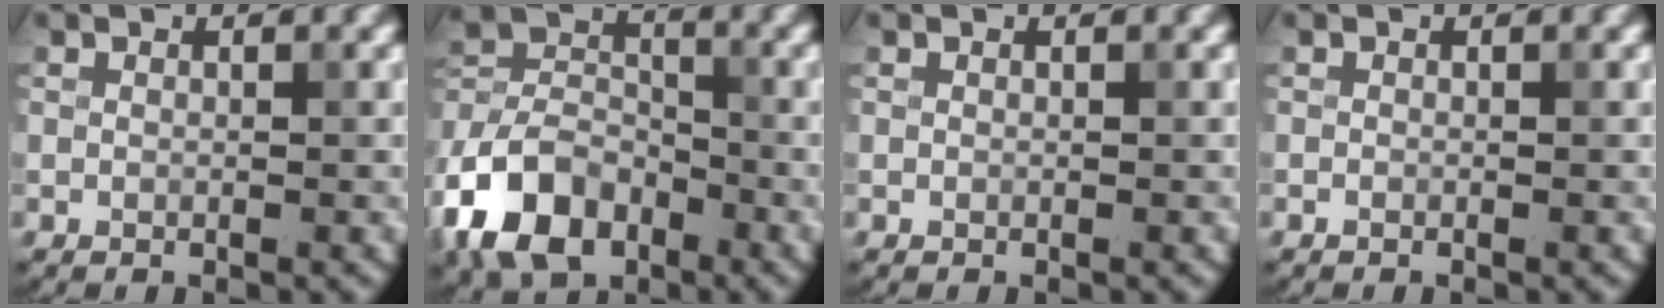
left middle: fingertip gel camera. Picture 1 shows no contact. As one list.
[{"total": 9.1, "force": [-5.0, 5.8, 4.9], "torque": [-0.098, -0.002, -0.109]}, {"total": 0.0}, {"total": 0.0}]